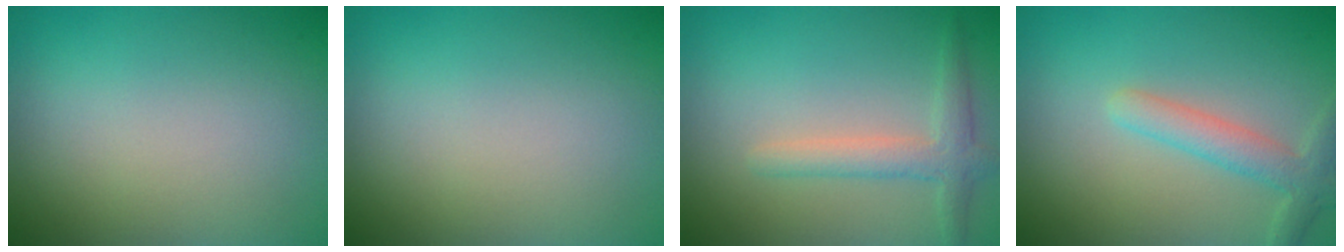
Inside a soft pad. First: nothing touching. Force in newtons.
{"total": 0.0}
{"total": 2.6, "press": 2.6, "slide": 0.2}
{"total": 3.0, "press": 3.0, "slide": 0.2}